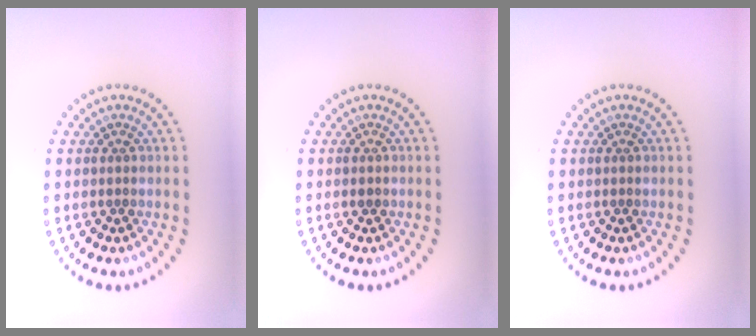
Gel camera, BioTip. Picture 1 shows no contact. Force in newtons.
{"total": 0.8, "press": 0.8, "slide": 0.2}
{"total": 0.0}